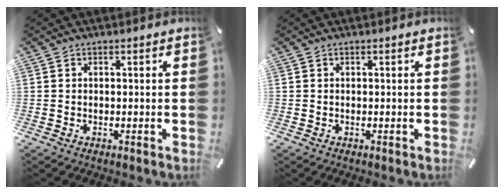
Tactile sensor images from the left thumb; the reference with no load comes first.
{"total": 0.0}